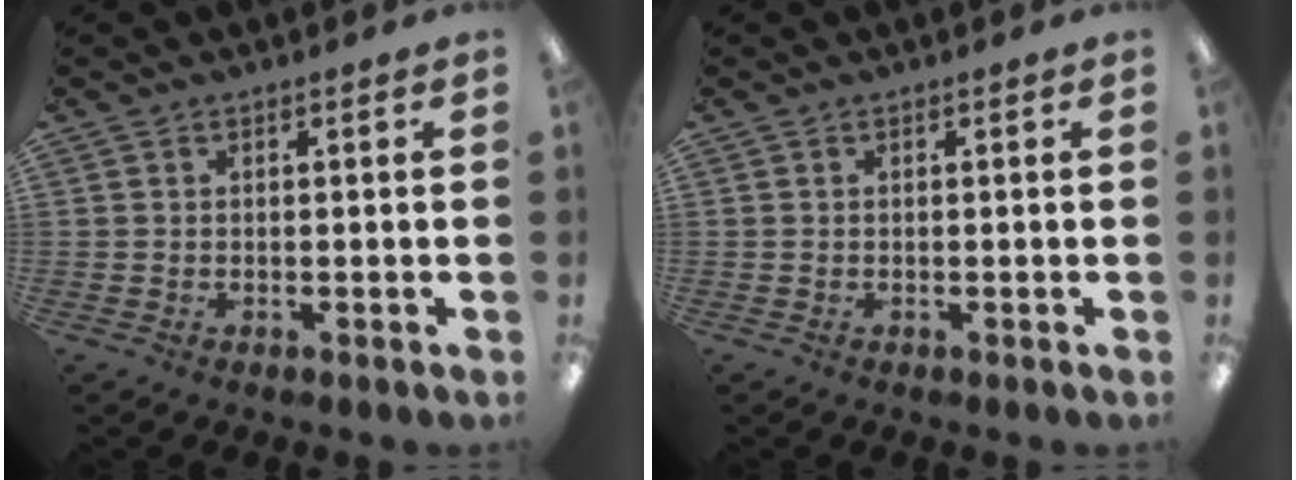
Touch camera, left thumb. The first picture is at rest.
{"total": 0.0}